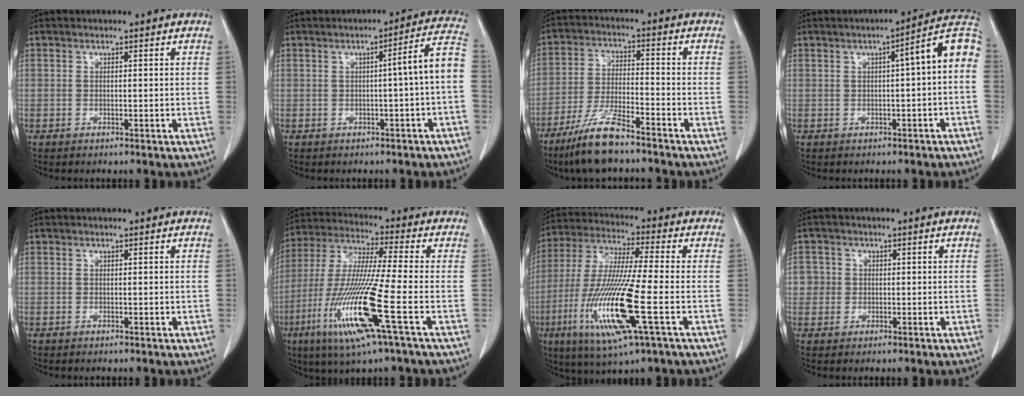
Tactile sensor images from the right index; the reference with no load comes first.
{"total": 6.7, "force": [-0.7, -0.6, 6.6], "torque": [-0.082, 0.019, -0.012]}
{"total": 9.4, "force": [-7.1, 1.1, 6.0], "torque": [-0.124, -0.023, -0.137]}
{"total": 8.0, "force": [0.8, 0.5, 7.9], "torque": [-0.101, 0.030, 0.003]}
{"total": 0.0}
{"total": 16.2, "force": [-6.0, -0.4, 15.1], "torque": [-0.317, -0.026, -0.118]}
{"total": 17.0, "force": [-5.1, 0.8, 16.1], "torque": [-0.340, -0.025, -0.097]}
{"total": 2.7, "force": [0.2, 2.7, 0.0], "torque": [0.018, 0.008, 0.002]}